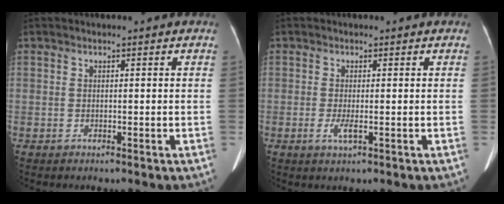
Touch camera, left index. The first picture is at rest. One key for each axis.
{"total": 1.8, "fx": -0.7, "fy": 0.3, "fz": 1.6, "tx": -0.038, "ty": -0.007, "tz": -0.011}